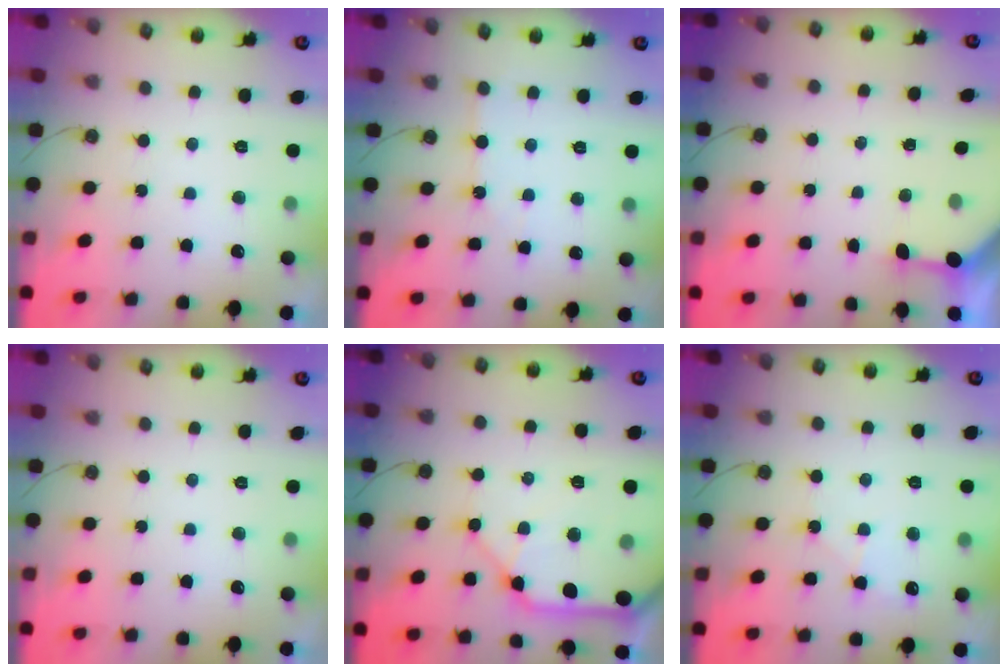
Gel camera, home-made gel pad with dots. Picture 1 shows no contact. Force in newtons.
{"total": 3.9, "press": 3.8, "slide": 0.5}
{"total": 2.9, "press": 2.8, "slide": 0.3}
{"total": 0.0}
{"total": 16.2, "press": 16.1, "slide": 2.5}
{"total": 5.9, "press": 5.9, "slide": 0.7}